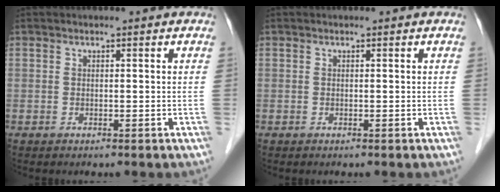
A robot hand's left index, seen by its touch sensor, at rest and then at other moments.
{"total": 0.0}